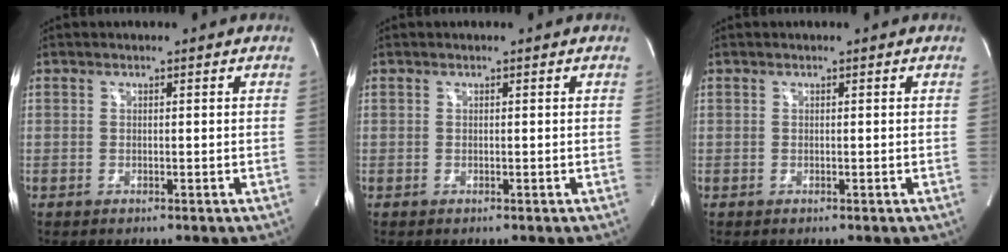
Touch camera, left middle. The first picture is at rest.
{"total": 0.0}
{"total": 0.0}